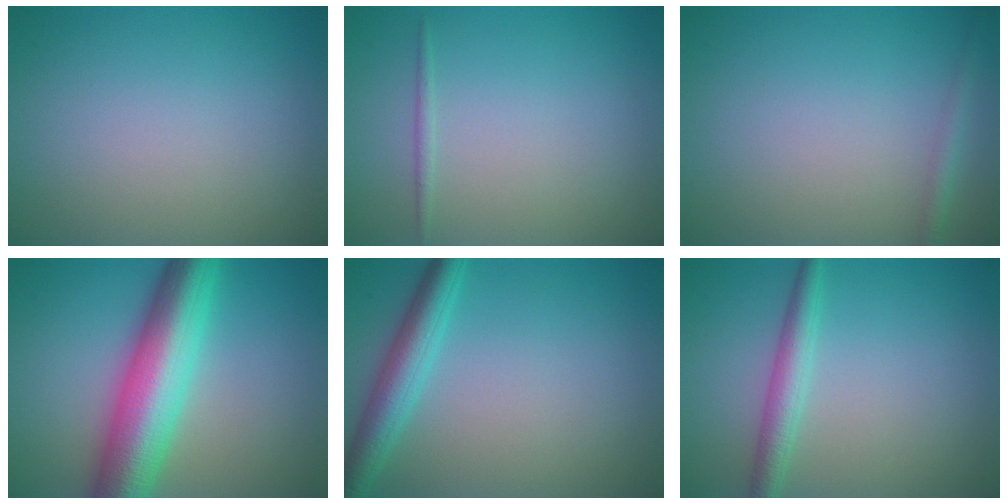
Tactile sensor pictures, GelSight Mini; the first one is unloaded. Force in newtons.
{"total": 0.6, "press": 0.6, "slide": 0.0}
{"total": 1.3, "press": 1.3, "slide": 0.0}
{"total": 10.0, "press": 10.0, "slide": 0.1}
{"total": 4.0, "press": 4.0, "slide": 0.1}
{"total": 2.7, "press": 2.7, "slide": 0.0}